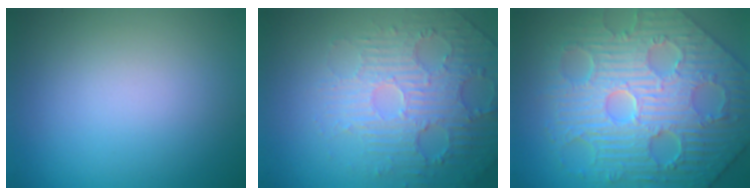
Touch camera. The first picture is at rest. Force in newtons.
{"total": 5.3, "press": 3.8, "slide": 3.6}
{"total": 9.6, "press": 7.6, "slide": 5.8}